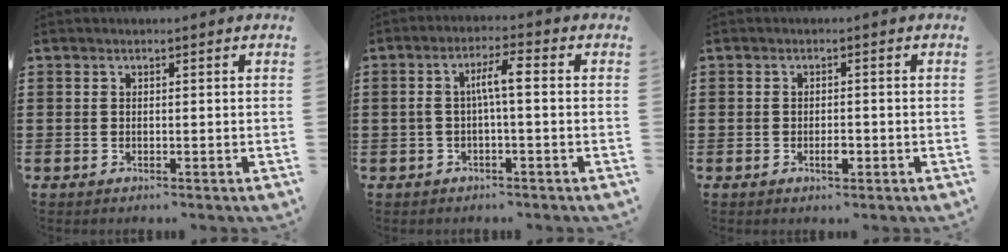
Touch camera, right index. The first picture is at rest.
{"total": 4.5, "force": [-0.2, 0.9, 4.4], "torque": [-0.092, 0.008, -0.011]}
{"total": 2.2, "force": [-0.9, 0.8, 1.8], "torque": [-0.033, -0.001, -0.016]}